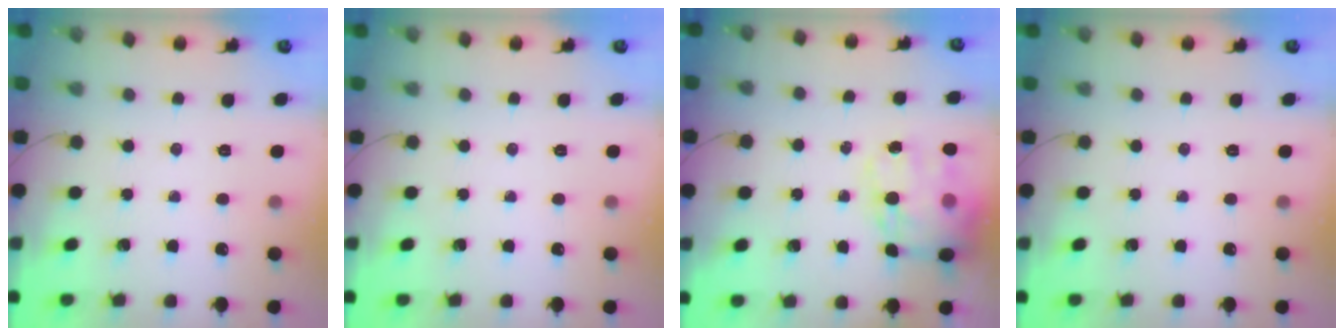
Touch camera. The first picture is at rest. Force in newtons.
{"total": 0.0}
{"total": 17.0, "press": 16.5, "slide": 3.9}
{"total": 0.0}